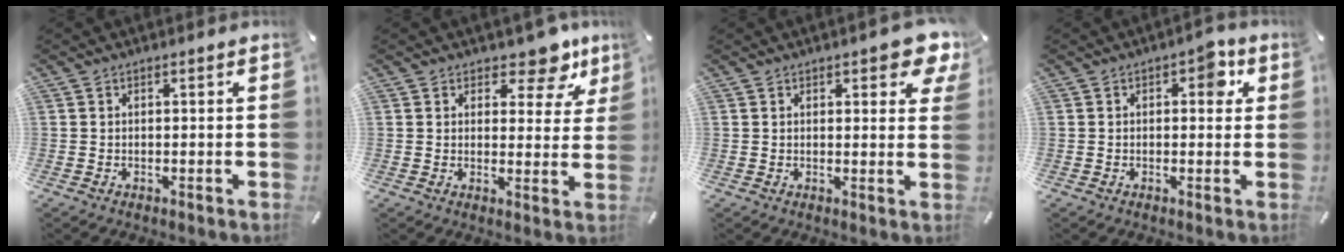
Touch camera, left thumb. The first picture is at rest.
{"total": 8.5, "force": [5.8, 4.2, 4.5], "torque": [-0.043, -0.043, 0.096]}
{"total": 5.9, "force": [3.6, 2.6, 3.9], "torque": [-0.044, -0.017, 0.058]}
{"total": 5.0, "force": [1.2, 2.8, 3.9], "torque": [-0.034, -0.005, 0.007]}